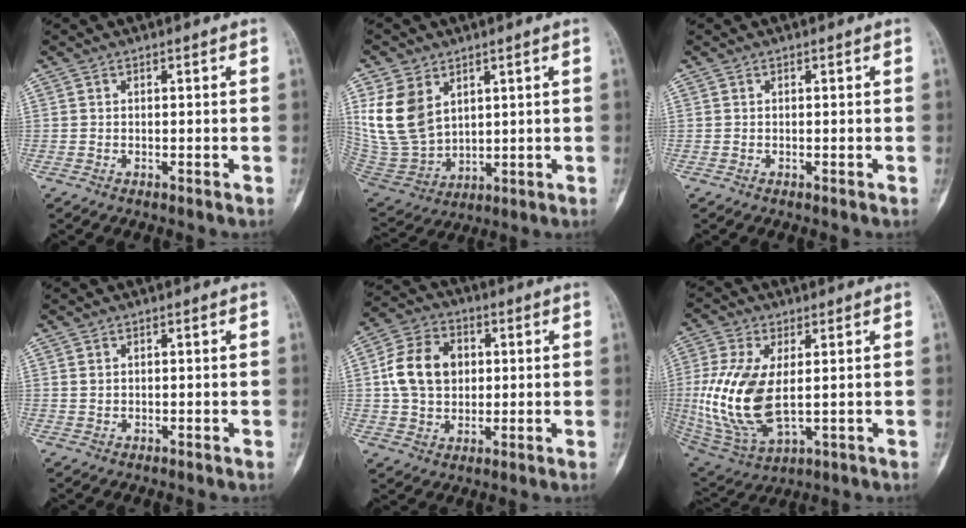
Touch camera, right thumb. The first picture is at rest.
{"total": 13.2, "force": [5.0, 9.3, 7.9], "torque": [-0.142, -0.022, 0.123]}
{"total": 0.0}
{"total": 1.0, "force": [0.4, 0.7, 0.5], "torque": [-0.005, -0.001, 0.008]}
{"total": 12.4, "force": [1.7, 9.6, 7.6], "torque": [-0.114, 0.008, 0.027]}
{"total": 16.4, "force": [0.4, 8.4, 14.1], "torque": [-0.306, -0.012, 0.024]}